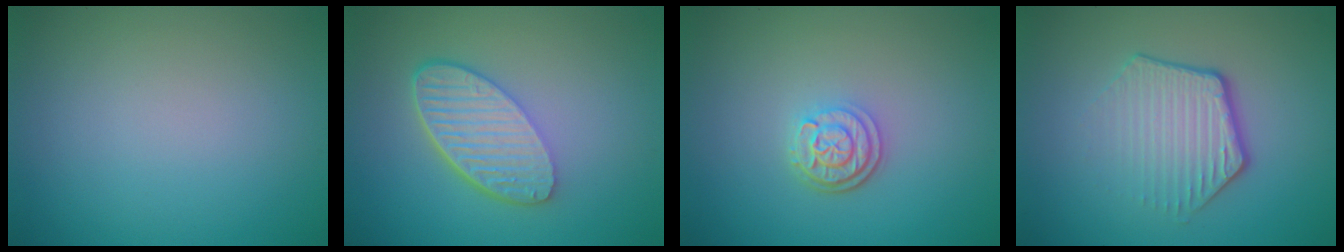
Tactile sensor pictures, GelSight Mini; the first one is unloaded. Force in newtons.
{"total": 5.7, "press": 4.2, "slide": 3.9}
{"total": 2.9, "press": 2.4, "slide": 1.7}
{"total": 4.1, "press": 3.0, "slide": 2.8}